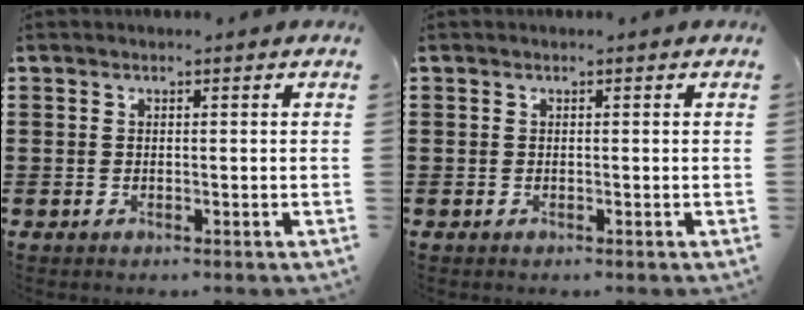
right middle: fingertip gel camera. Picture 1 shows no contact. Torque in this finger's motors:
{"motor_torque": [-0.08, 0.15, 0.00, -0.01]}